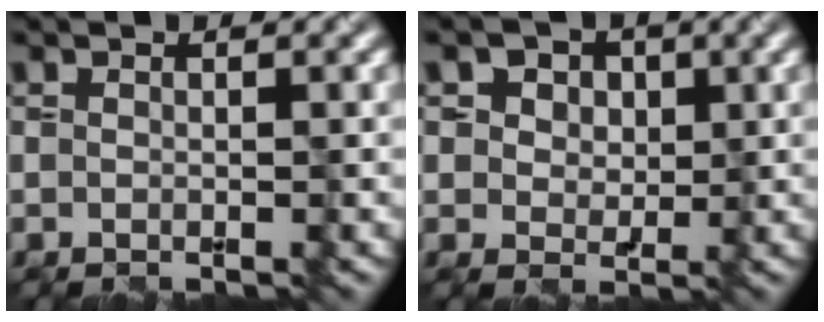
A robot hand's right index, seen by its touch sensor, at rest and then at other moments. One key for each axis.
{"total": 6.3, "fx": 3.2, "fy": 4.6, "fz": 2.9, "tx": -0.045, "ty": 0.012, "tz": 0.032}